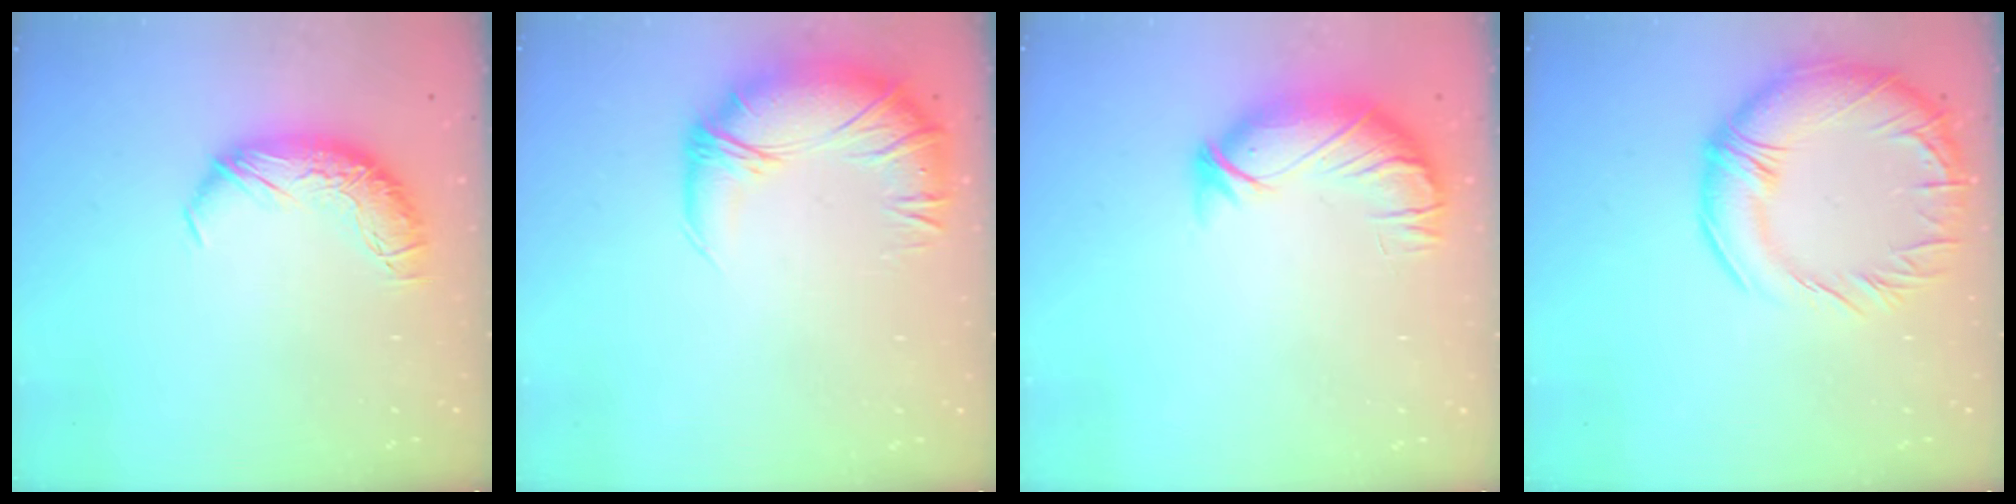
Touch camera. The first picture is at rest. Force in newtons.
{"total": 2.7, "press": 0.8, "slide": 2.6}
{"total": 3.6, "press": 2.1, "slide": 3.0}
{"total": 8.1, "press": 7.8, "slide": 2.2}